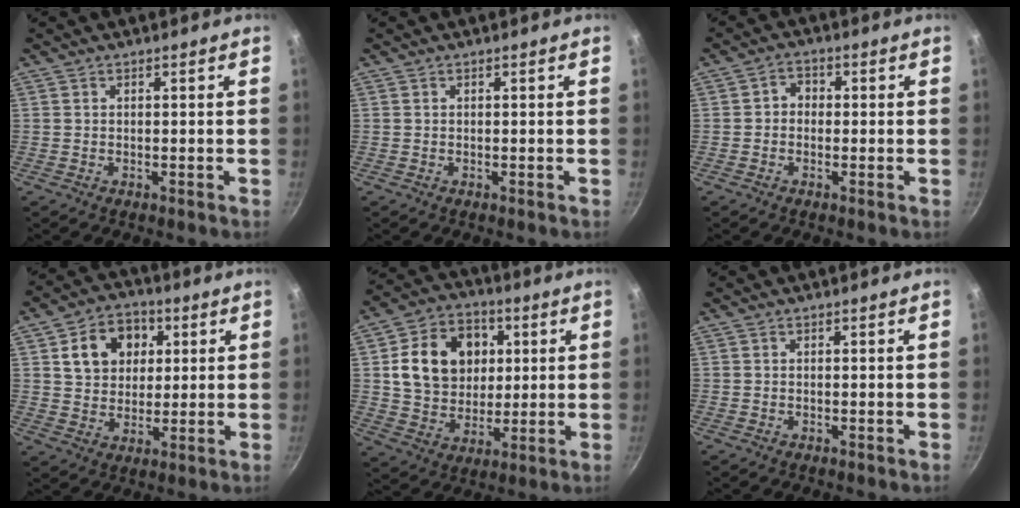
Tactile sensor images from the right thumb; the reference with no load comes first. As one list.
[{"total": 0.0}, {"total": 3.2, "force": [-0.2, 2.7, 1.6], "torque": [-0.013, 0.012, -0.011]}, {"total": 11.5, "force": [3.5, 9.1, 6.0], "torque": [-0.068, 0.005, 0.054]}, {"total": 16.3, "force": [3.2, 13.0, 9.2], "torque": [-0.127, 0.008, 0.055]}, {"total": 0.0}]